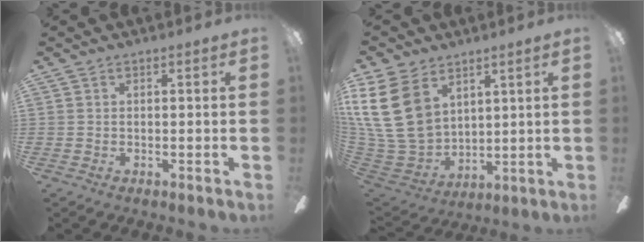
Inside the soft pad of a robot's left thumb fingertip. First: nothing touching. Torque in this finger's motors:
{"motor_torque": [2.14, 2.18, 1.44, -1.33, 0.27]}